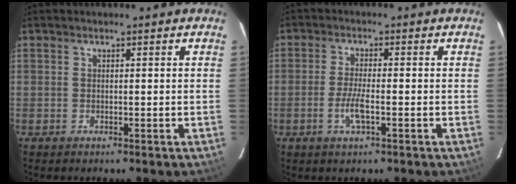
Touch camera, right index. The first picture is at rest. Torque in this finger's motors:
{"motor_torque": [0.11, 0.14, 0.02, 0.02]}